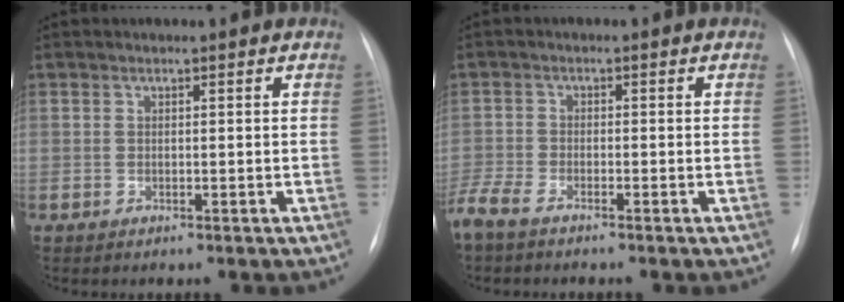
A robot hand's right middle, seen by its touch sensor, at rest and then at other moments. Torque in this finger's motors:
{"motor_torque": [-0.21, -0.84, 0.96, 0.21]}